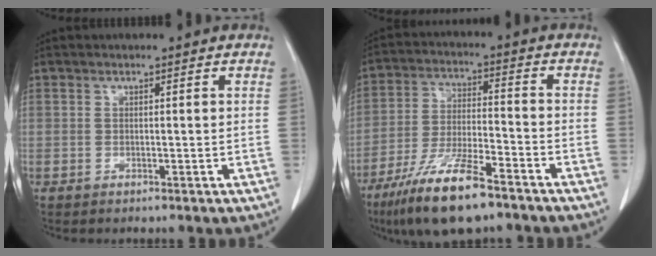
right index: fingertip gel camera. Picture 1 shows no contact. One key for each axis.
{"total": 13.4, "fx": -9.3, "fy": 2.2, "fz": 9.4, "tx": -0.185, "ty": -0.027, "tz": -0.166}